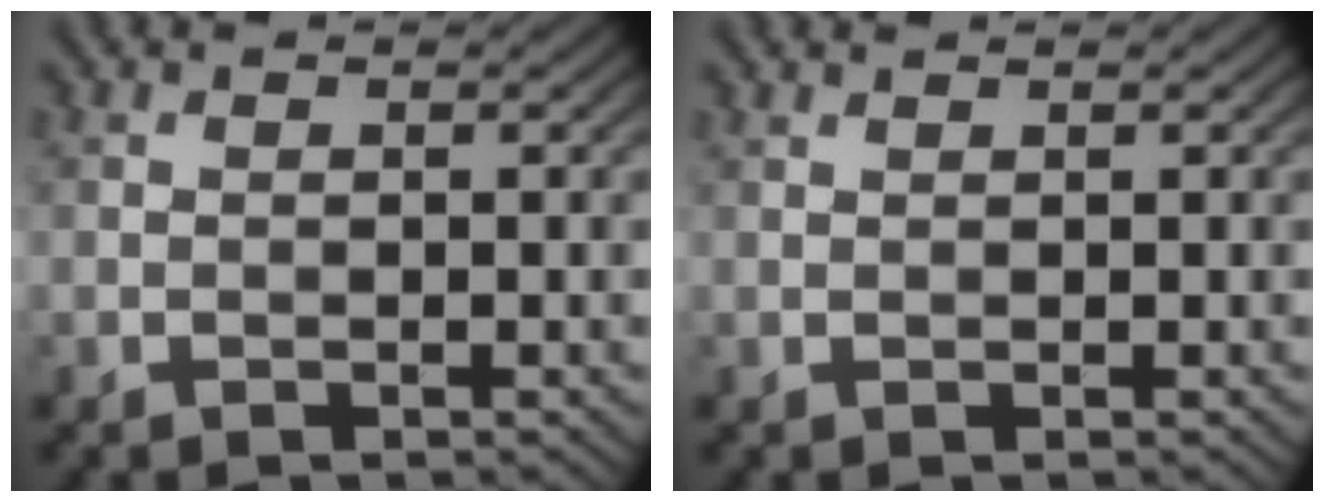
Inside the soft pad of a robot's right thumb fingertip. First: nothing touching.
{"total": 0.5, "force": [0.5, -0.1, 0.1], "torque": [-0.007, 0.003, 0.009]}